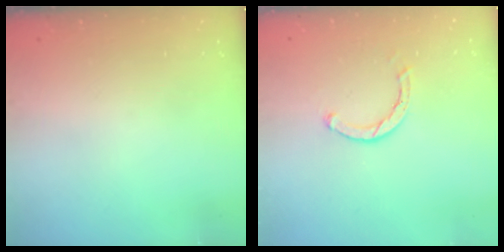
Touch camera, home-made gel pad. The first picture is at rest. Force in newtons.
{"total": 1.6, "press": 1.6, "slide": 0.2}